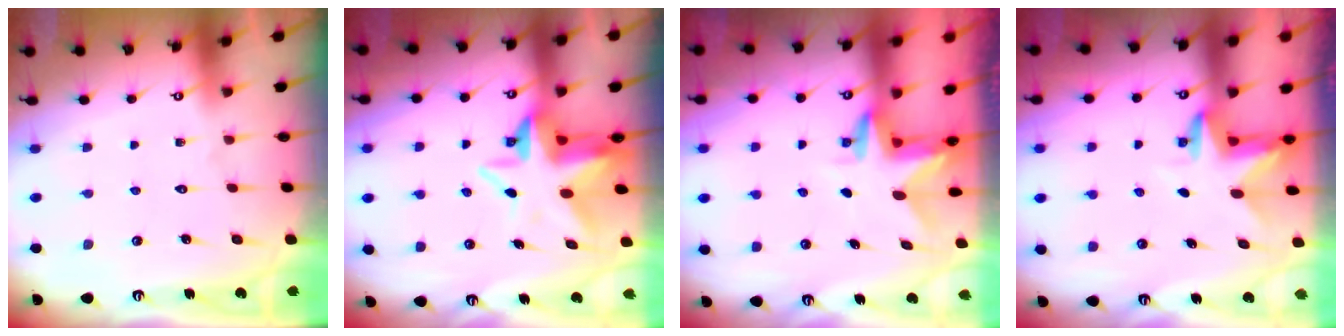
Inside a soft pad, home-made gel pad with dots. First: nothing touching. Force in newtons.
{"total": 7.5, "press": 7.4, "slide": 1.2}
{"total": 3.0, "press": 2.9, "slide": 0.2}
{"total": 3.6, "press": 3.6, "slide": 0.2}